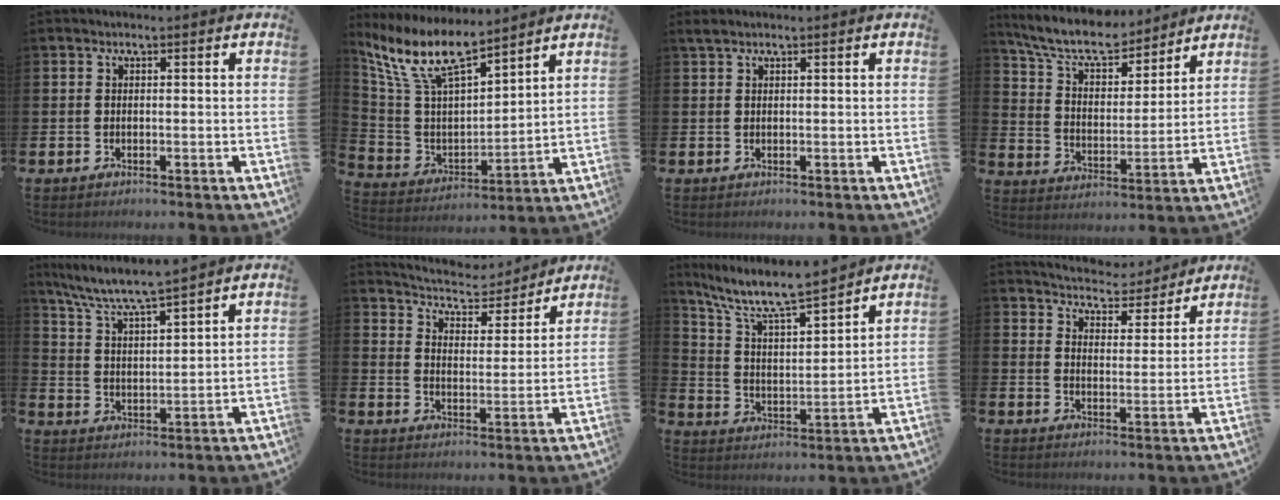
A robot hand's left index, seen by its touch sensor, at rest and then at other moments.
{"total": 10.9, "force": [9.0, 2.8, 5.5], "torque": [-0.142, -0.048, 0.158]}
{"total": 1.1, "force": [0.9, 0.3, 0.5], "torque": [-0.005, 0.000, 0.014]}
{"total": 9.1, "force": [8.2, 2.6, 3.0], "torque": [-0.090, -0.054, 0.143]}
{"total": 7.2, "force": [6.7, 0.4, 2.6], "torque": [-0.075, -0.042, 0.115]}
{"total": 5.7, "force": [5.5, 1.2, 0.7], "torque": [-0.035, -0.048, 0.091]}
{"total": 9.1, "force": [8.1, 1.0, 3.9], "torque": [-0.099, -0.056, 0.135]}
{"total": 5.4, "force": [5.3, 1.0, 0.1], "torque": [-0.019, -0.044, 0.091]}